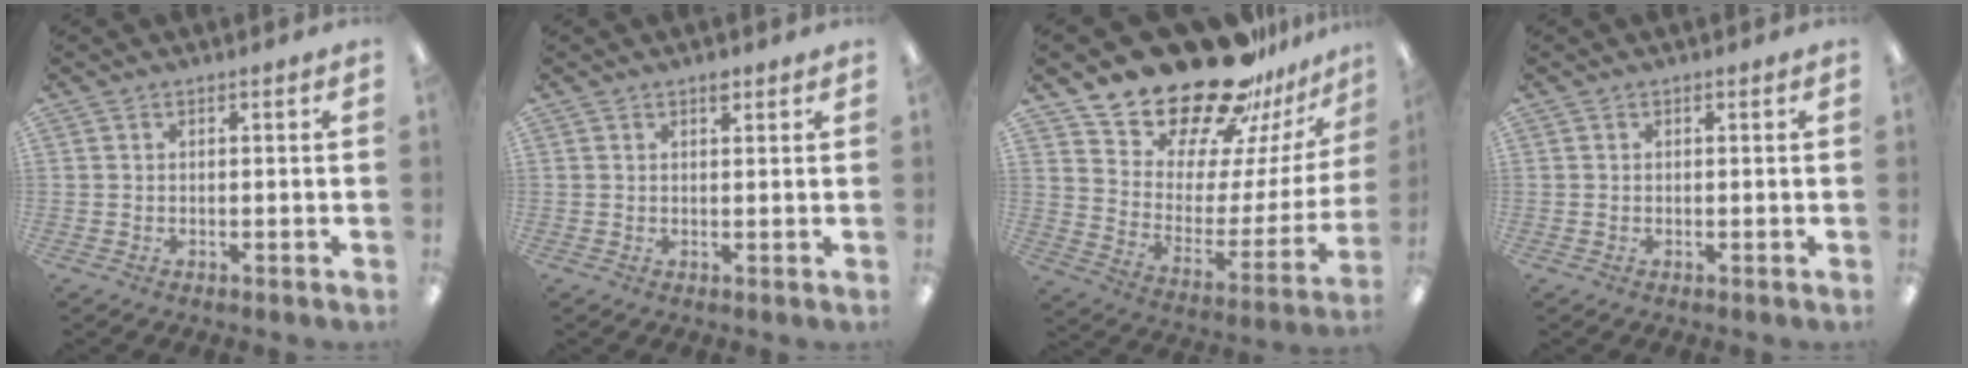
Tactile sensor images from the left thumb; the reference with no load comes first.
{"total": 1.7, "force": [1.3, 0.6, 0.8], "torque": [-0.003, -0.005, 0.020]}
{"total": 24.4, "force": [20.5, 10.0, 8.6], "torque": [-0.137, -0.151, 0.367]}
{"total": 0.0}